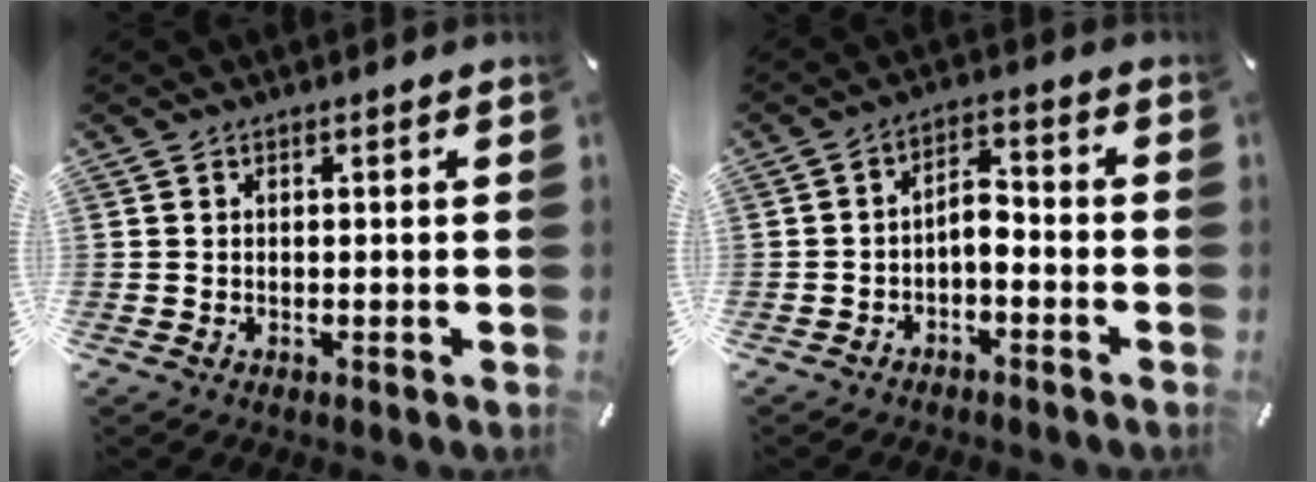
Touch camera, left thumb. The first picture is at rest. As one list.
[{"total": 5.2, "force": [-2.3, 2.8, 3.7], "torque": [-0.064, 0.020, -0.044]}]